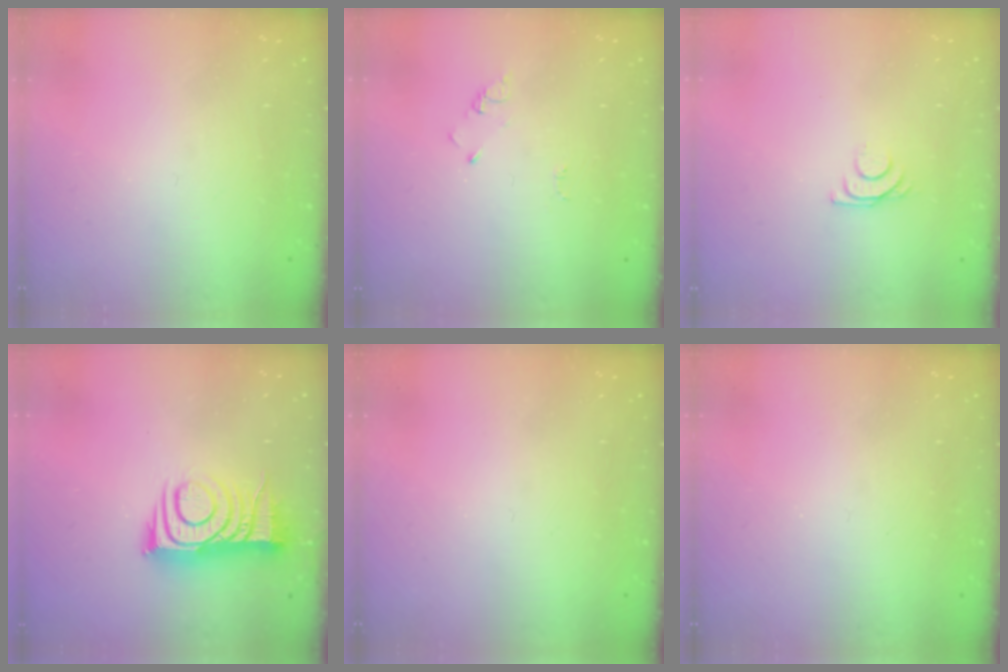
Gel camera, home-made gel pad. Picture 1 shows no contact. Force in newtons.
{"total": 2.9, "press": 2.9, "slide": 0.3}
{"total": 6.2, "press": 6.2, "slide": 0.8}
{"total": 10.9, "press": 10.9, "slide": 0.2}
{"total": 0.0}
{"total": 2.2, "press": 2.1, "slide": 0.4}